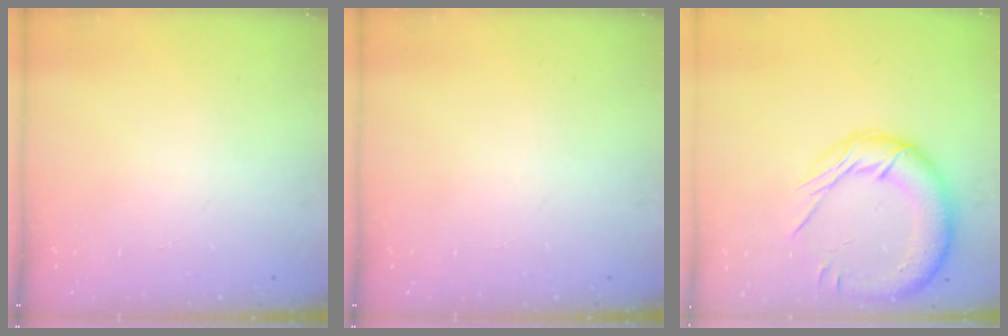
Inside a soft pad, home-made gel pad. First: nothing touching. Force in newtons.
{"total": 0.0}
{"total": 17.6, "press": 17.4, "slide": 2.5}